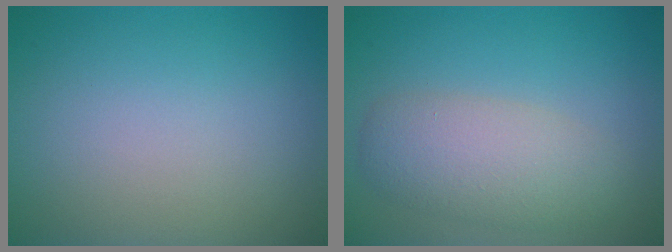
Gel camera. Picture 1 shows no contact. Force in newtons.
{"total": 4.4, "press": 4.4, "slide": 0.2}